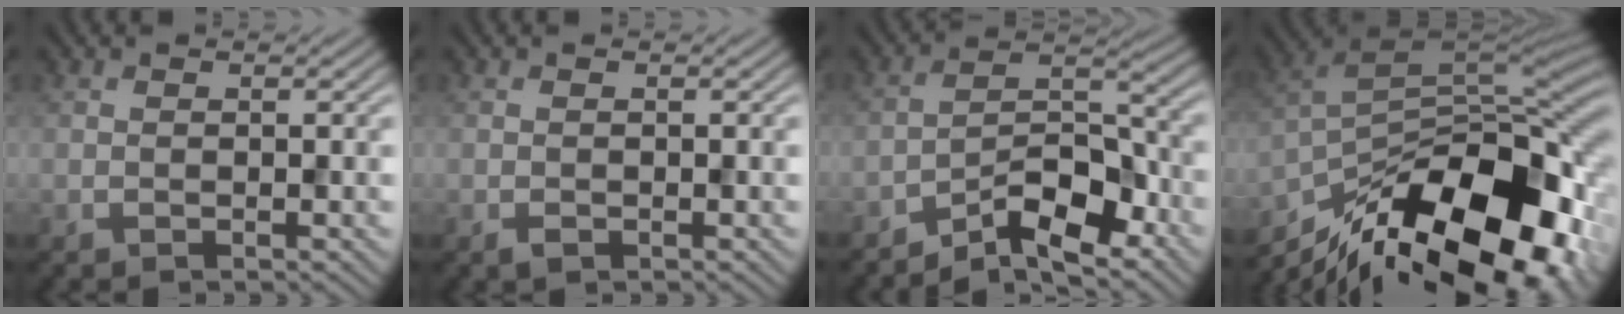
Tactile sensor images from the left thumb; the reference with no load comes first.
{"total": 0.7, "force": [-0.3, 0.4, 0.4], "torque": [-0.008, -0.003, -0.006]}
{"total": 8.4, "force": [-6.4, 2.4, 5.0], "torque": [-0.072, 0.016, -0.127]}
{"total": 18.5, "force": [-10.8, 7.8, 12.9], "torque": [-0.238, -0.024, -0.178]}